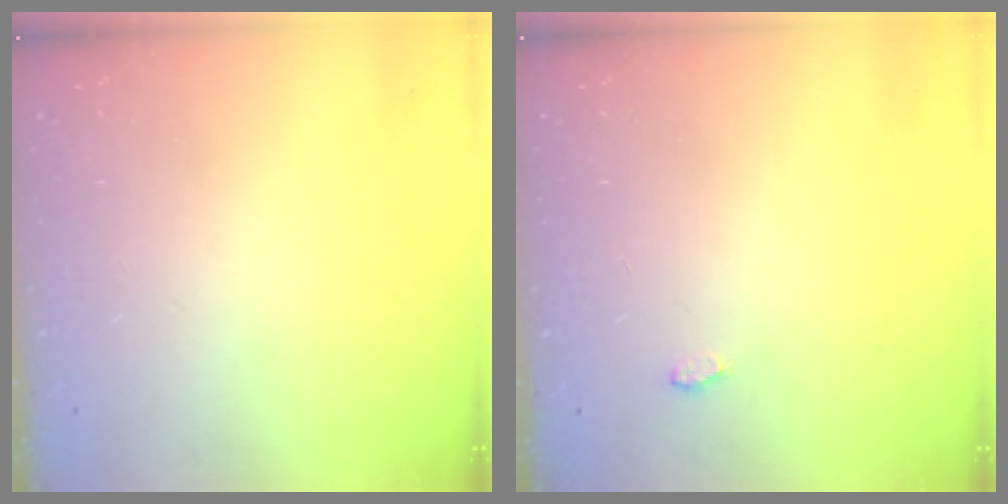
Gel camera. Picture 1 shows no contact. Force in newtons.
{"total": 3.5, "press": 3.4, "slide": 0.5}